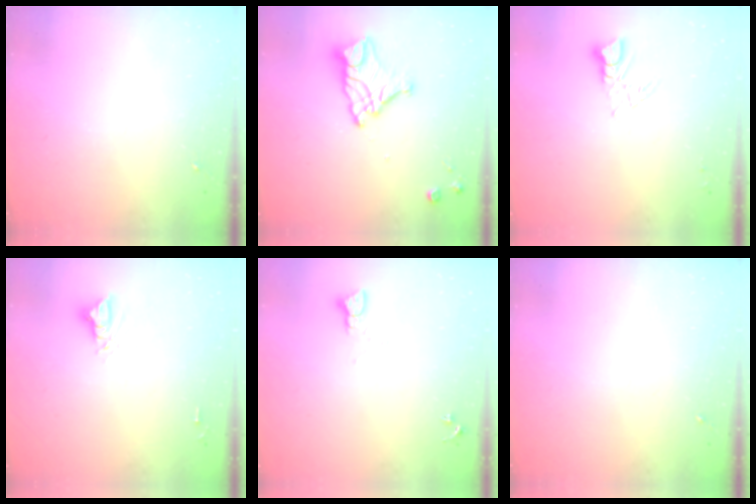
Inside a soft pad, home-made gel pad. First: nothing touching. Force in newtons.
{"total": 13.7, "press": 13.7, "slide": 1.3}
{"total": 4.5, "press": 4.5, "slide": 0.5}
{"total": 7.3, "press": 7.3, "slide": 0.7}
{"total": 2.1, "press": 2.1, "slide": 0.2}
{"total": 0.0}